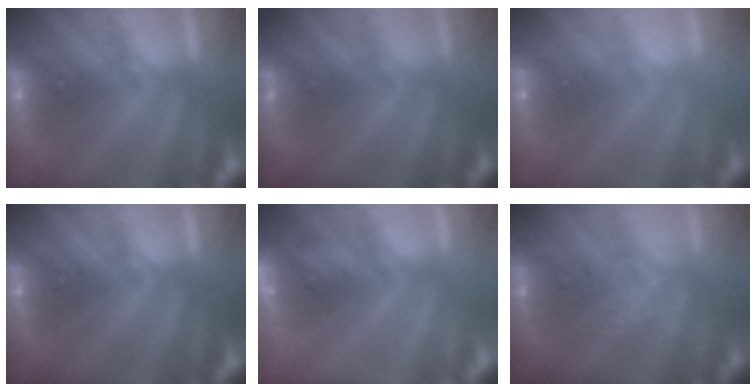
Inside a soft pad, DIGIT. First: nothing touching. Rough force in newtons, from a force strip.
{"total": 2.6}
{"total": 3.0}
{"total": 0.0}
{"total": 2.5}
{"total": 1.2}